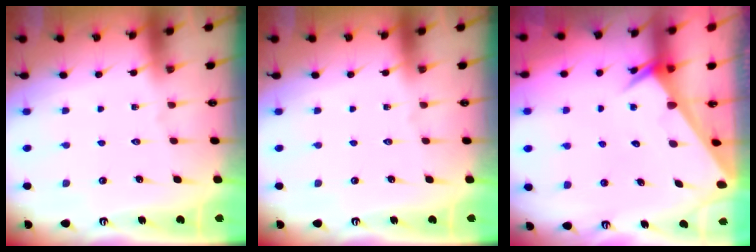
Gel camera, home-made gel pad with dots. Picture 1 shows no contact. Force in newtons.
{"total": 0.0}
{"total": 2.6, "press": 2.6, "slide": 0.1}